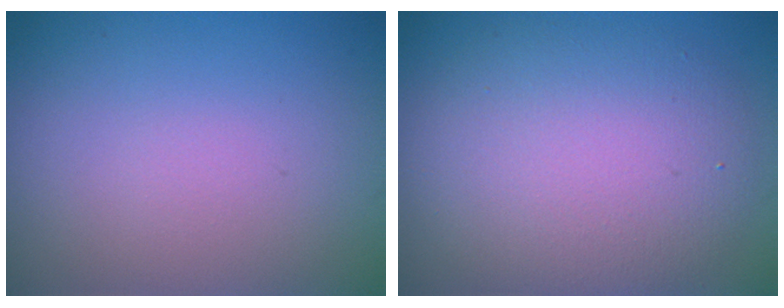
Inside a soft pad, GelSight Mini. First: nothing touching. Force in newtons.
{"total": 8.0, "press": 8.0, "slide": 0.4}